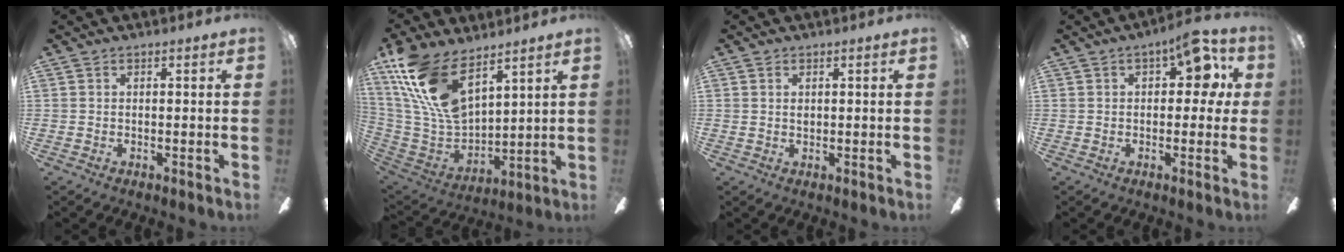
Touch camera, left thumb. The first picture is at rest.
{"total": 19.9, "force": [12.0, 9.2, 12.9], "torque": [-0.285, -0.062, 0.219]}
{"total": 1.2, "force": [0.4, 0.7, 0.8], "torque": [-0.019, 0.003, 0.007]}
{"total": 10.7, "force": [3.9, 5.3, 8.5], "torque": [-0.104, -0.007, 0.062]}